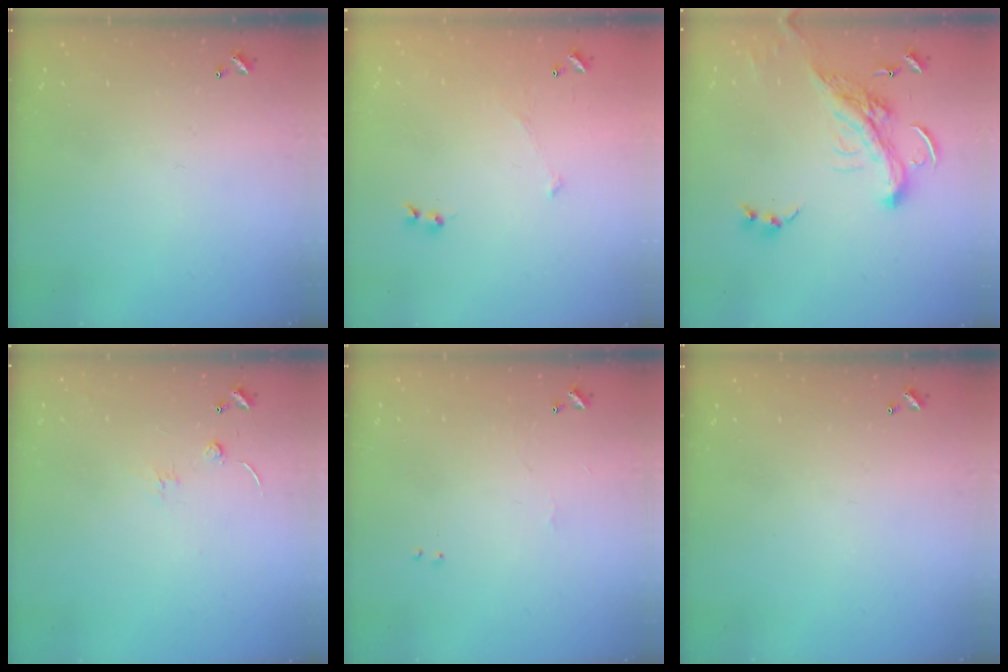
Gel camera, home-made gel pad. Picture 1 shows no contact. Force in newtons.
{"total": 4.8, "press": 4.7, "slide": 0.8}
{"total": 6.7, "press": 6.5, "slide": 1.6}
{"total": 1.3, "press": 1.2, "slide": 0.5}
{"total": 1.8, "press": 1.8, "slide": 0.6}
{"total": 0.0}